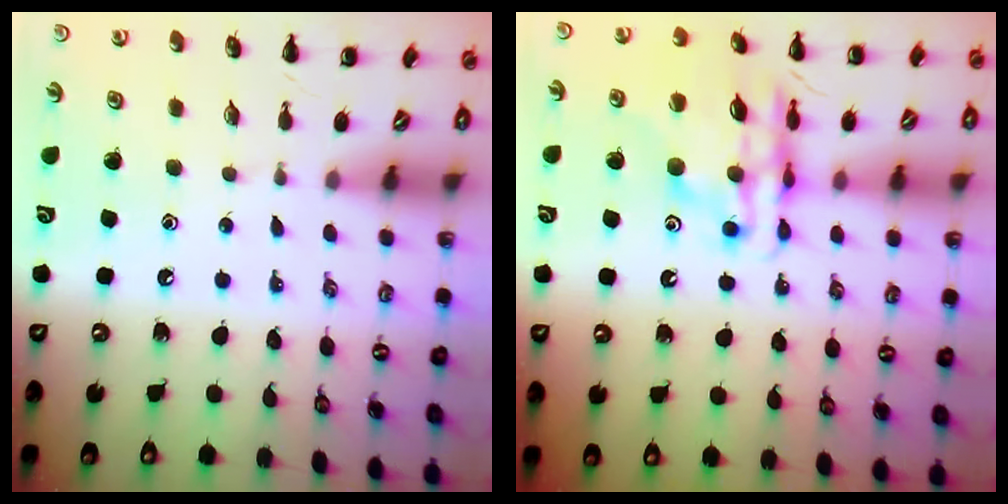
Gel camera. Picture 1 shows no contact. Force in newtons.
{"total": 14.5, "press": 14.0, "slide": 3.9}